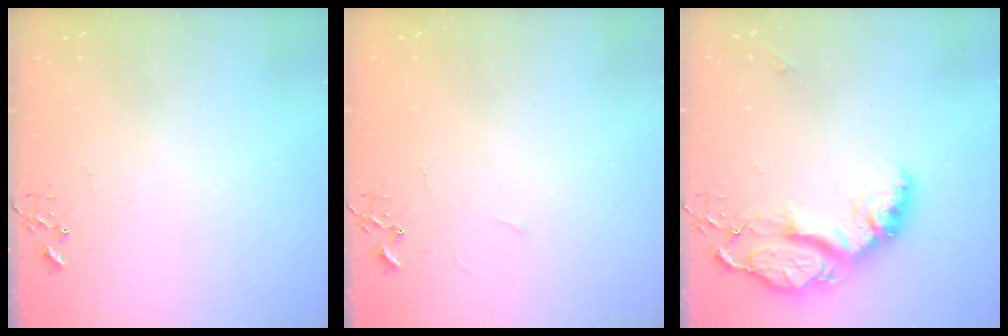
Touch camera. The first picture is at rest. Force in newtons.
{"total": 2.7, "press": 2.6, "slide": 0.4}
{"total": 17.3, "press": 17.3, "slide": 1.5}